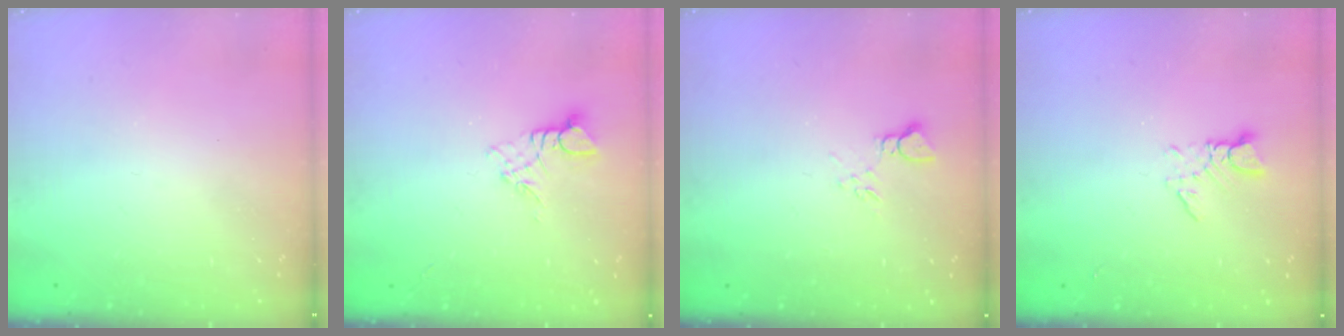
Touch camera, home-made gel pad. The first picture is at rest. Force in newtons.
{"total": 2.8, "press": 2.7, "slide": 0.3}
{"total": 4.7, "press": 4.6, "slide": 0.7}
{"total": 3.0, "press": 3.0, "slide": 0.3}